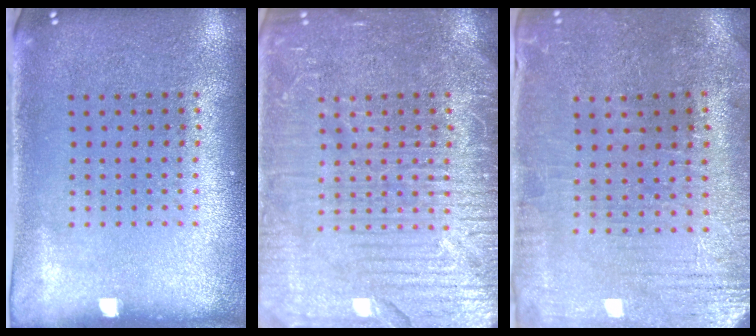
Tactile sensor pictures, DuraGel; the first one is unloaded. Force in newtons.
{"total": 7.2, "press": 7.1, "slide": 0.9}
{"total": 0.8, "press": 0.7, "slide": 0.4}